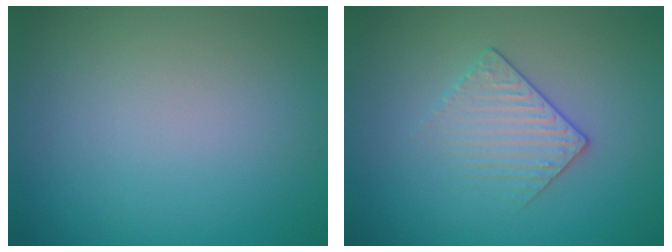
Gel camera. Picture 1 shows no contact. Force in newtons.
{"total": 1.9, "press": 1.6, "slide": 1.0}